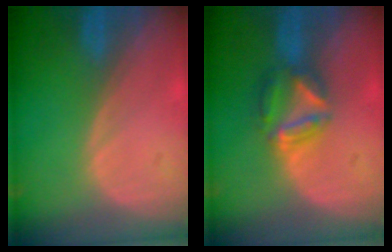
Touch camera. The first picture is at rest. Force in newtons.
{"total": 6.1, "press": 5.5, "slide": 2.7}